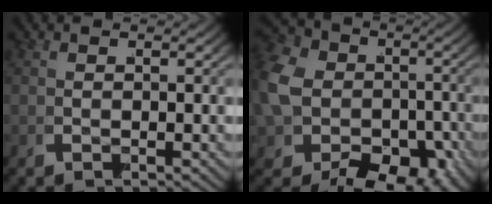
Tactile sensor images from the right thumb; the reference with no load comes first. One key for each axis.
{"total": 12.9, "fx": -2.1, "fy": 10.5, "fz": 7.2, "tx": -0.171, "ty": -0.062, "tz": -0.015}